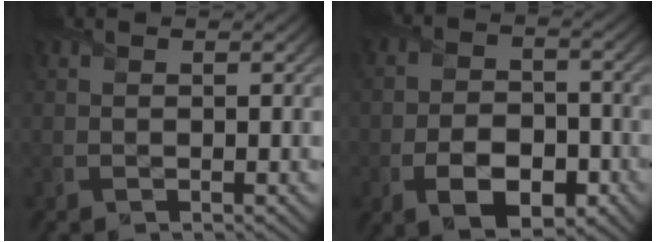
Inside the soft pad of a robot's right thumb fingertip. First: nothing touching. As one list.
[{"total": 7.6, "force": [-3.2, 4.8, 5.0], "torque": [-0.092, -0.016, -0.055]}]